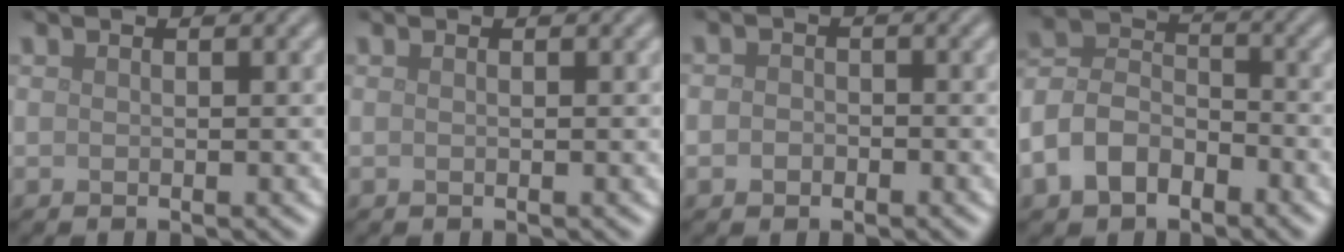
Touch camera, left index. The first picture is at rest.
{"total": 0.0}
{"total": 1.4, "force": [-0.5, 1.1, 0.6], "torque": [-0.001, -0.002, -0.014]}
{"total": 5.9, "force": [-3.1, 3.9, 3.2], "torque": [-0.066, 0.007, -0.070]}